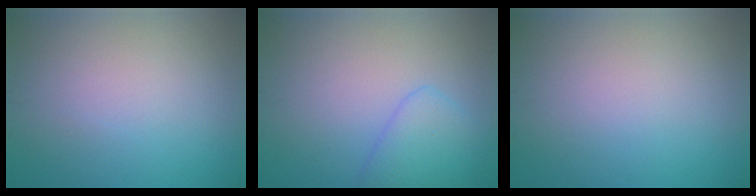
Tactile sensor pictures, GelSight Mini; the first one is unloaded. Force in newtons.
{"total": 3.1, "press": 3.1, "slide": 0.1}
{"total": 0.0}